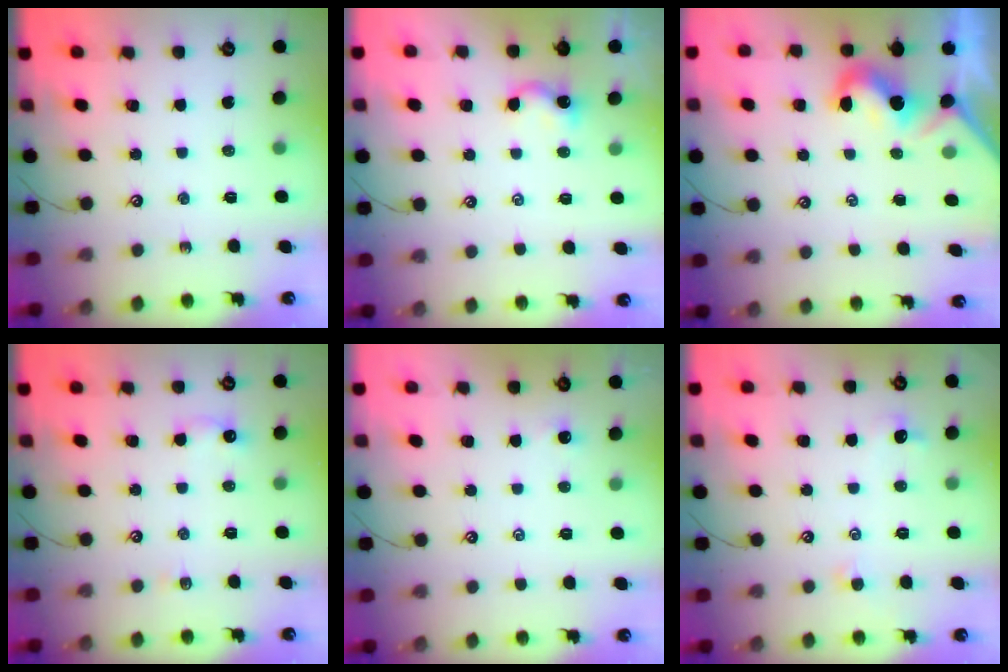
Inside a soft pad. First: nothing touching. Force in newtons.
{"total": 3.0, "press": 3.0, "slide": 0.3}
{"total": 2.1, "press": 2.1, "slide": 0.6}
{"total": 3.9, "press": 3.9, "slide": 0.6}
{"total": 1.5, "press": 1.4, "slide": 0.4}
{"total": 0.8, "press": 0.7, "slide": 0.4}